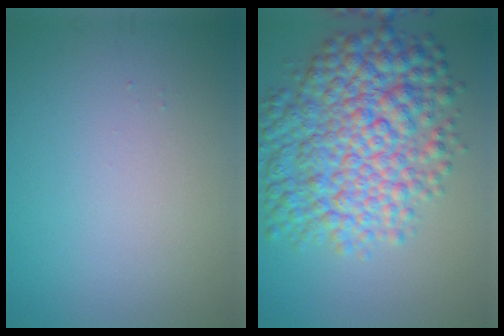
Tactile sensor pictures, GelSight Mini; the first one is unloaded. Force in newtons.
{"total": 10.3, "press": 10.3, "slide": 0.1}